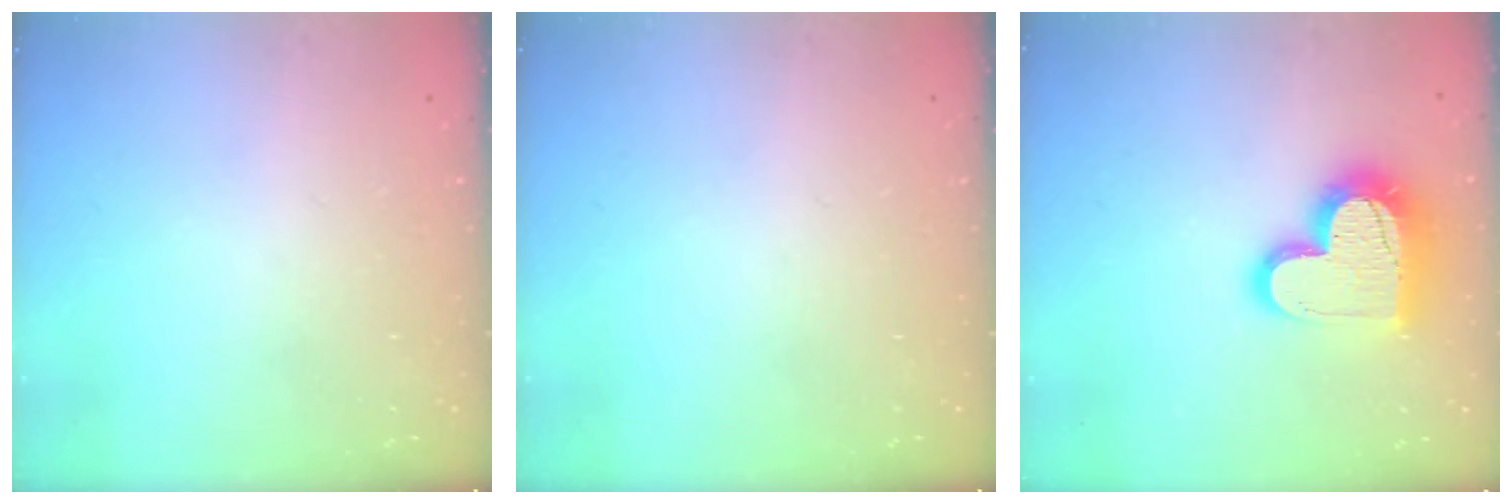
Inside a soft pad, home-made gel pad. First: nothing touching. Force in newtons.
{"total": 0.0}
{"total": 17.7, "press": 17.7, "slide": 1.5}